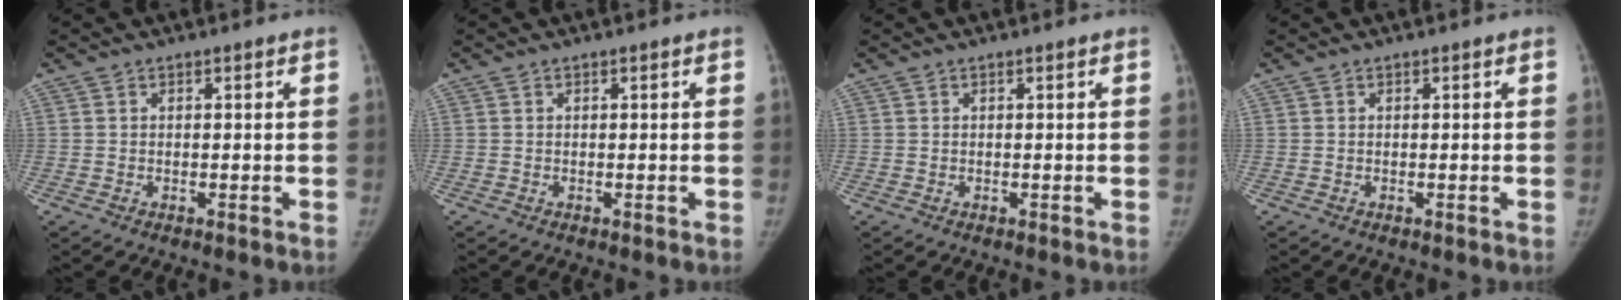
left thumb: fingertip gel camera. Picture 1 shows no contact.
{"total": 0.0}
{"total": 0.0}
{"total": 0.0}